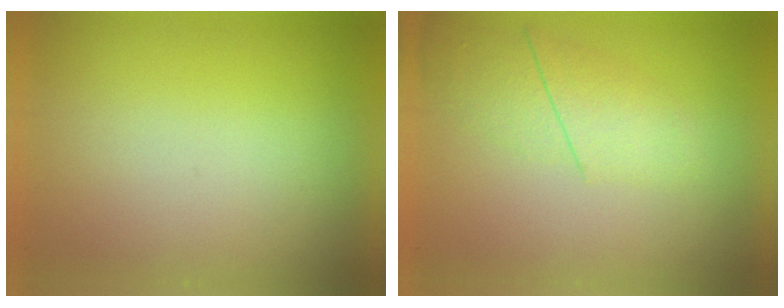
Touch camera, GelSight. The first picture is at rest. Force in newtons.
{"total": 2.2}